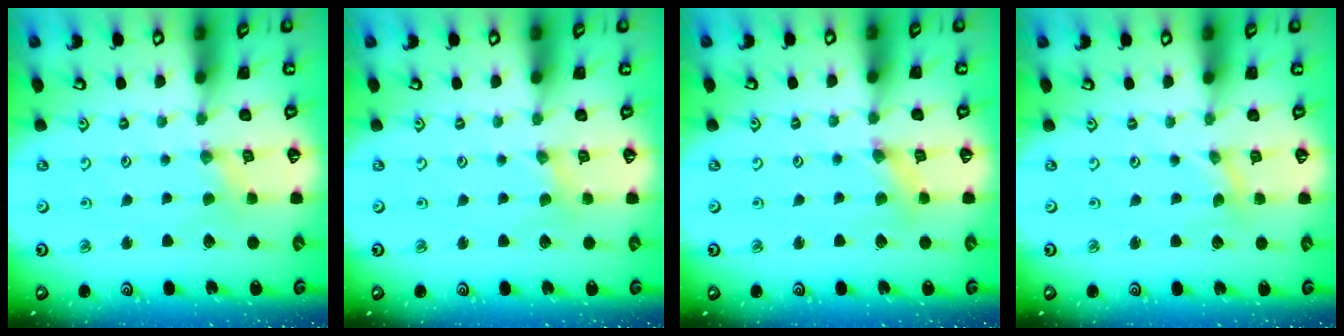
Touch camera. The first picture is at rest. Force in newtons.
{"total": 1.0, "press": 1.0, "slide": 0.1}
{"total": 2.3, "press": 2.3, "slide": 0.4}
{"total": 0.0}